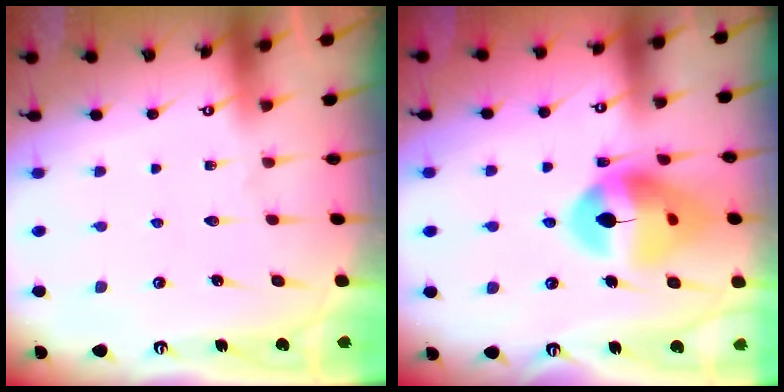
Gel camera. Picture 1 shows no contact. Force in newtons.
{"total": 16.8, "press": 16.7, "slide": 2.1}